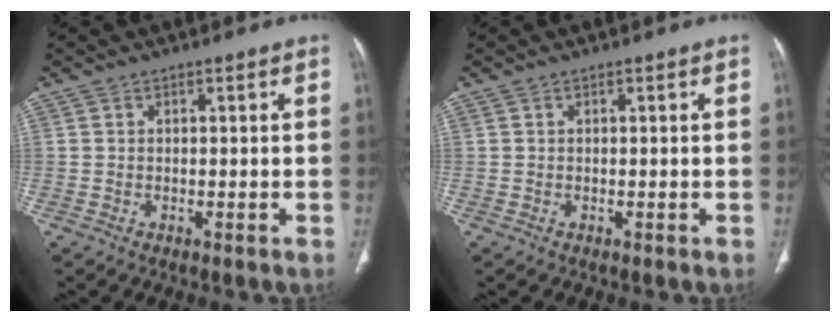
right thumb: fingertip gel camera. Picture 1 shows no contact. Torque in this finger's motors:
{"motor_torque": [-1.05, -1.33, -0.60, 0.80, -0.09]}